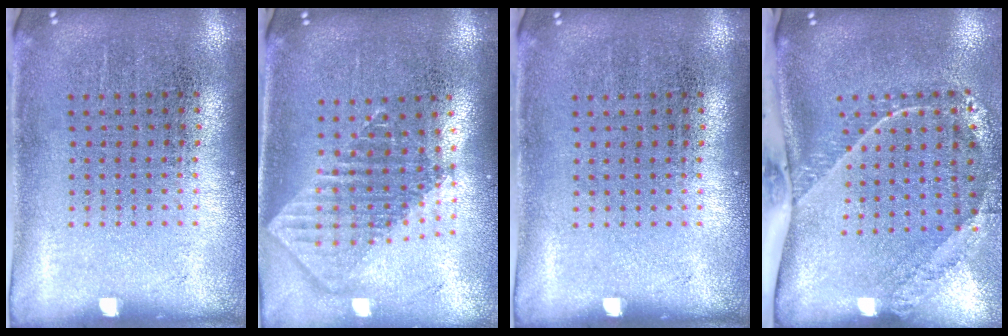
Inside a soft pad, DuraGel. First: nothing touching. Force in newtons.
{"total": 1.9, "press": 1.5, "slide": 1.2}
{"total": 0.0}
{"total": 2.5, "press": 1.7, "slide": 1.9}